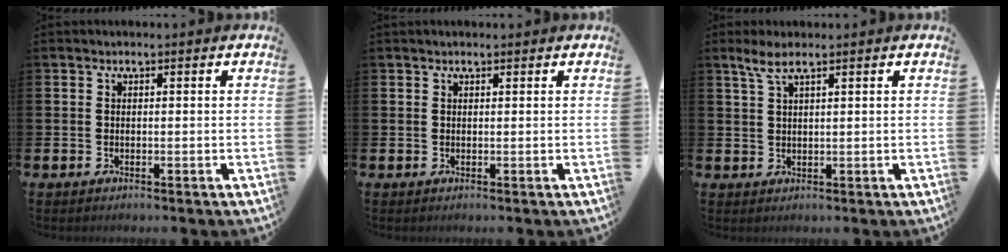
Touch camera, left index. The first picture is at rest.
{"total": 0.6, "force": [0.5, 0.1, 0.2], "torque": [0.007, -0.003, 0.008]}
{"total": 2.8, "force": [1.9, 0.5, 2.0], "torque": [-0.046, 0.005, 0.034]}